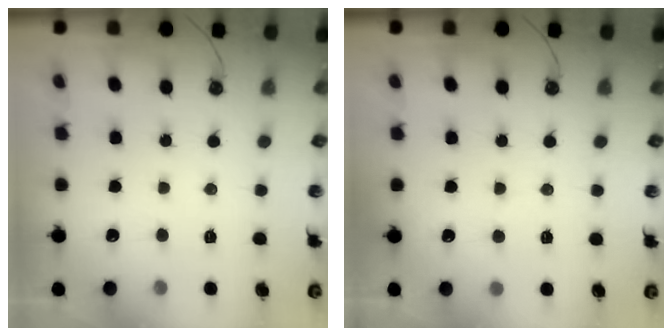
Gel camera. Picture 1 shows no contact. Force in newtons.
{"total": 4.2, "press": 4.1, "slide": 0.6}